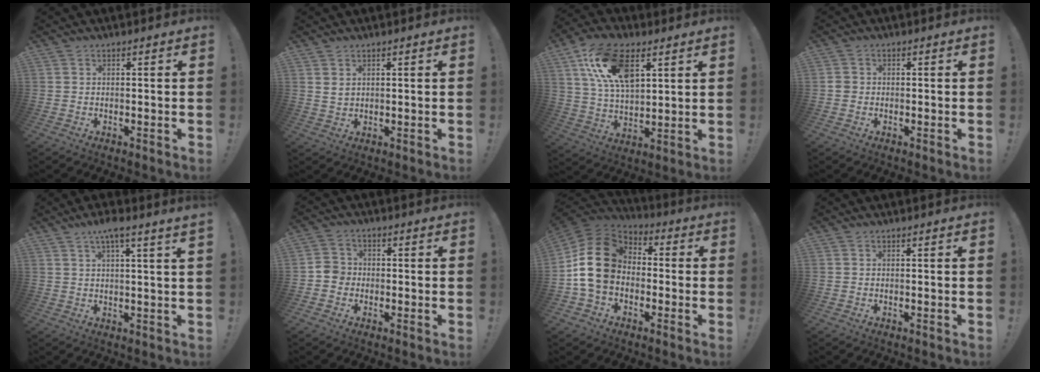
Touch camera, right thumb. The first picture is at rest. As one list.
[{"total": 2.1, "force": [1.2, 1.3, 1.2], "torque": [-0.025, 0.000, 0.024]}, {"total": 17.8, "force": [7.8, 9.5, 12.9], "torque": [-0.230, -0.012, 0.142]}, {"total": 1.4, "force": [-0.5, 1.2, 0.4], "torque": [-0.007, 0.005, -0.008]}, {"total": 5.5, "force": [3.3, -0.1, 4.4], "torque": [-0.072, -0.012, 0.052]}, {"total": 4.6, "force": [-1.5, 4.1, 1.4], "torque": [-0.025, 0.014, -0.028]}, {"total": 17.5, "force": [0.8, 13.6, 11.0], "torque": [-0.185, 0.018, 0.022]}, {"total": 0.0}]